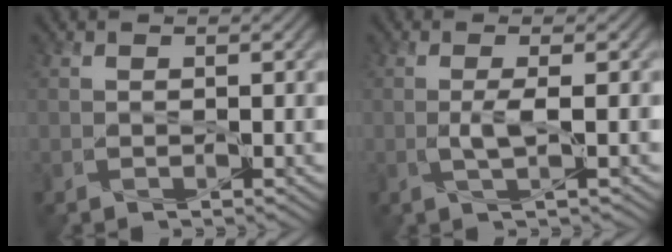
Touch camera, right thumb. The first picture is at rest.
{"total": 2.4, "force": [-0.1, 0.3, 2.3], "torque": [-0.048, 0.003, -0.006]}